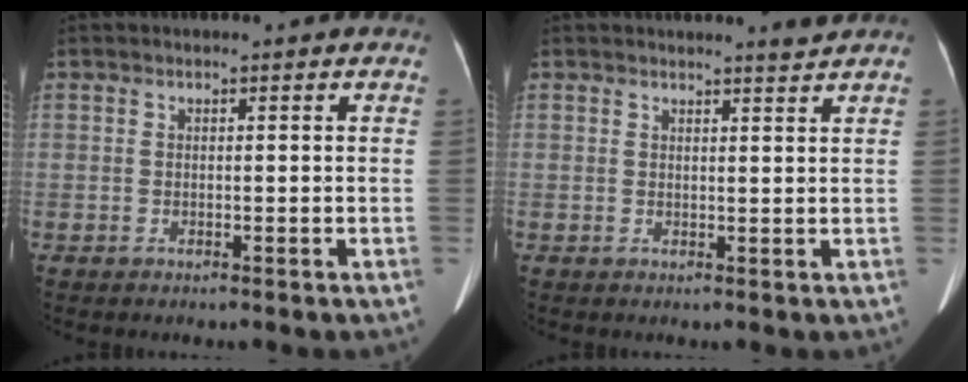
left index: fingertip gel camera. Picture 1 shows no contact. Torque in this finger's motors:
{"motor_torque": [0.06, -0.12, 0.08, 0.02]}